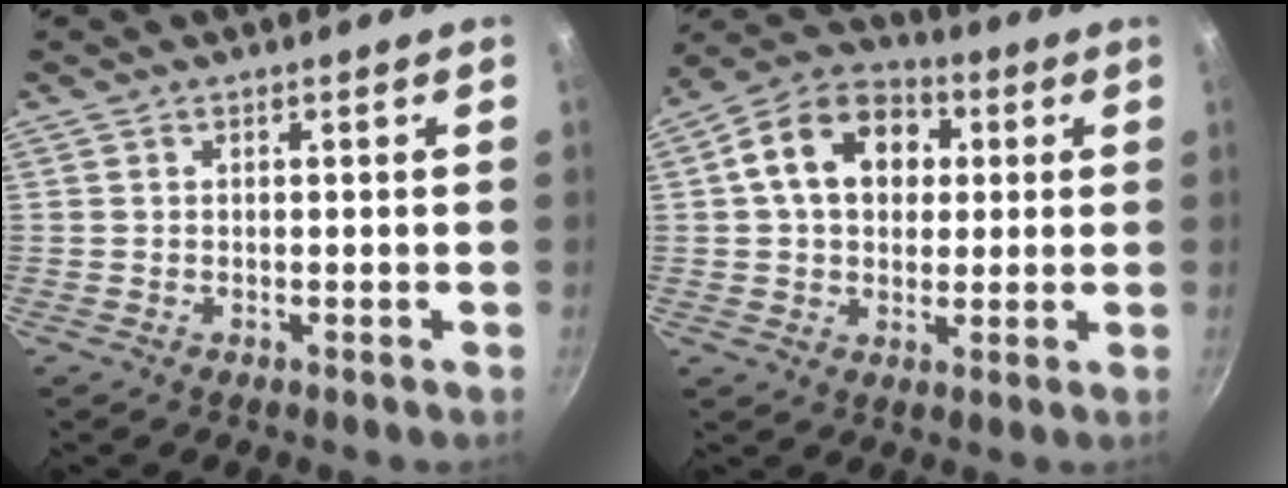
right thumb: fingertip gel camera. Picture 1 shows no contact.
{"total": 14.4, "force": [3.0, 10.7, 9.1], "torque": [-0.124, 0.023, 0.033]}